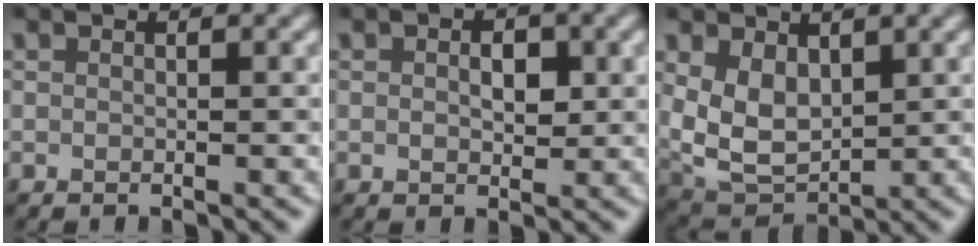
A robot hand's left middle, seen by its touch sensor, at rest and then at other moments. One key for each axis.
{"total": 2.1, "fx": 0.4, "fy": 1.4, "fz": 1.6, "tx": -0.025, "ty": -0.001, "tz": 0.006}
{"total": 5.4, "fx": 1.2, "fy": 3.5, "fz": 3.9, "tx": -0.092, "ty": -0.007, "tz": 0.030}